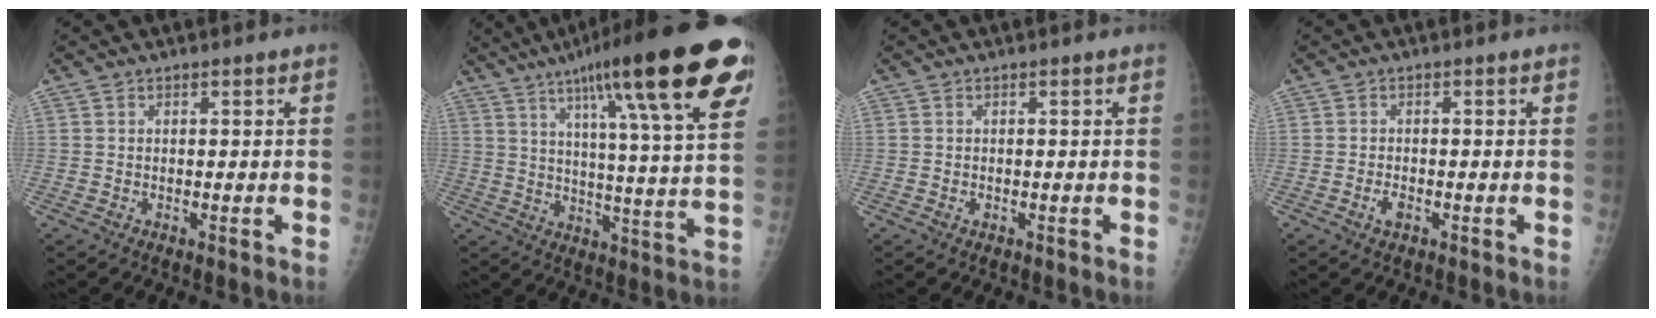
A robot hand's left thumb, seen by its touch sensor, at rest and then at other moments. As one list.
[{"total": 26.6, "force": [14.2, 4.2, 22.2], "torque": [-0.313, -0.023, 0.200]}, {"total": 0.5, "force": [-0.2, 0.4, 0.2], "torque": [-0.001, 0.003, -0.005]}, {"total": 1.8, "force": [-0.9, 1.0, 1.2], "torque": [-0.020, 0.004, -0.018]}]